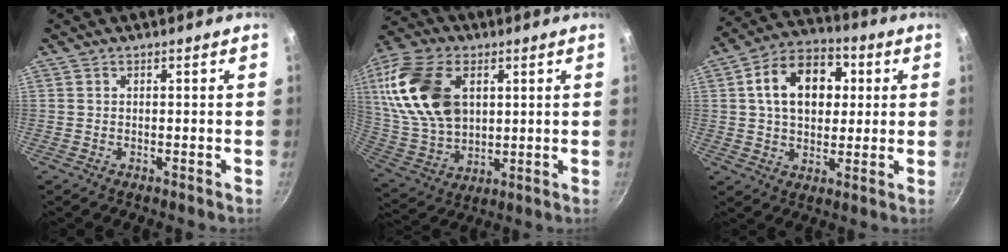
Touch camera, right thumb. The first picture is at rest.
{"total": 21.7, "force": [5.9, 14.1, 15.4], "torque": [-0.301, -0.009, 0.118]}
{"total": 15.5, "force": [3.2, 10.8, 10.6], "torque": [-0.136, 0.019, 0.040]}